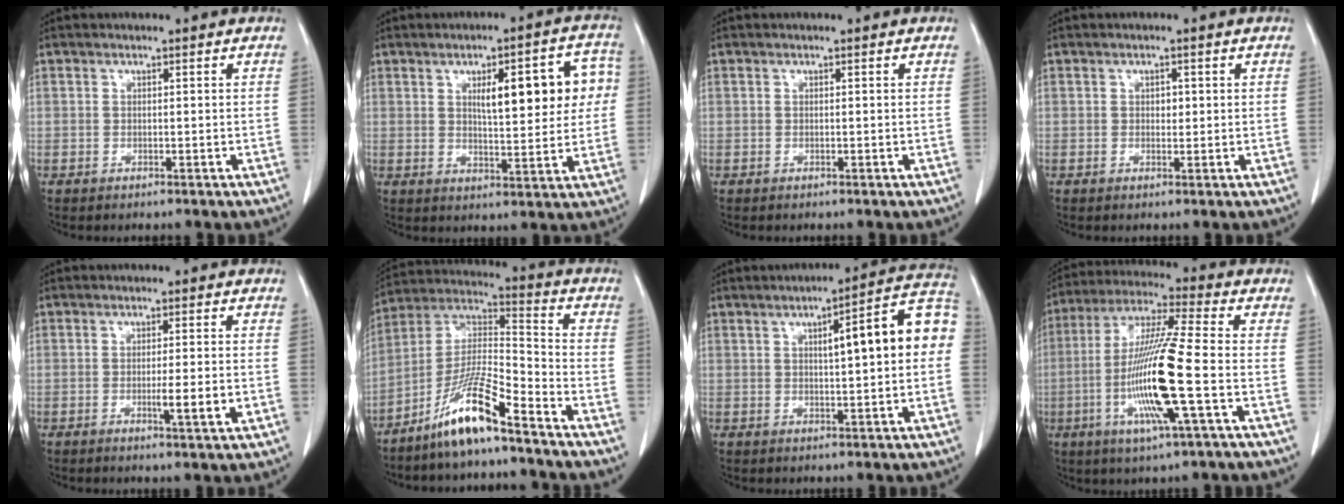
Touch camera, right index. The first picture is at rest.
{"total": 11.8, "force": [2.6, 3.4, 11.0], "torque": [-0.140, 0.030, 0.037]}
{"total": 0.0}
{"total": 1.3, "force": [0.2, 0.9, 0.9], "torque": [-0.008, 0.001, 0.004]}
{"total": 4.3, "force": [-1.1, -0.2, 4.1], "torque": [-0.065, -0.008, -0.017]}
{"total": 12.5, "force": [-8.7, 1.0, 9.0], "torque": [-0.177, -0.003, -0.167]}
{"total": 11.8, "force": [1.6, 1.8, 11.6], "torque": [-0.149, 0.036, 0.017]}
{"total": 15.8, "force": [-3.7, 0.0, 15.3], "torque": [-0.312, -0.011, -0.078]}